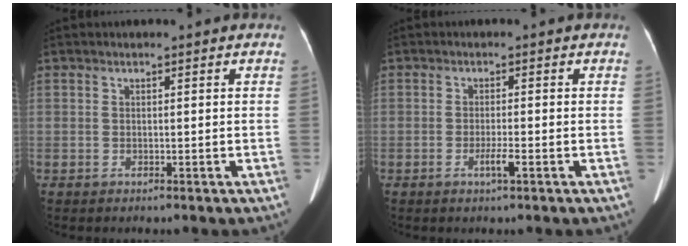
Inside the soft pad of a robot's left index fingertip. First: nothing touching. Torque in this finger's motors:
{"motor_torque": [0.56, 0.18, 0.21, 0.07]}